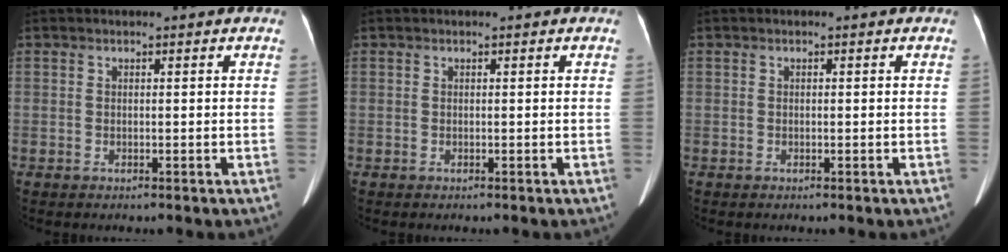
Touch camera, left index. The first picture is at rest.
{"total": 0.0}
{"total": 0.0}